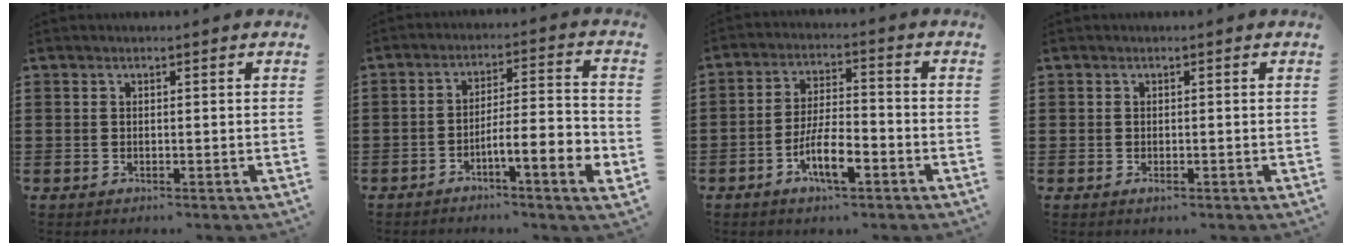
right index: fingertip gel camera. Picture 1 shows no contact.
{"total": 6.7, "force": [-3.6, 1.0, 5.5], "torque": [-0.084, -0.007, -0.068]}
{"total": 7.6, "force": [-3.6, 2.6, 6.2], "torque": [-0.135, -0.005, -0.071]}
{"total": 0.6, "force": [-0.4, 0.2, 0.4], "torque": [-0.010, -0.007, -0.006]}